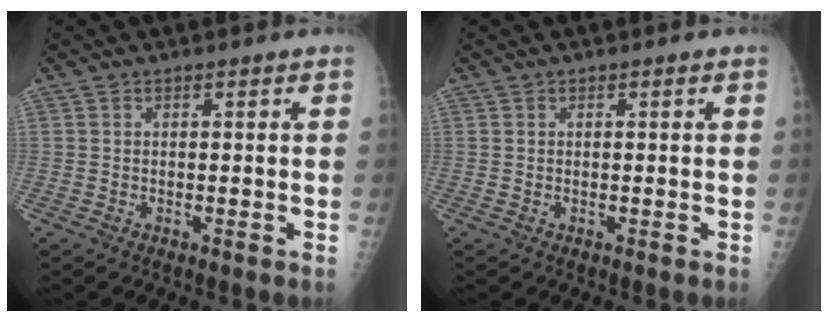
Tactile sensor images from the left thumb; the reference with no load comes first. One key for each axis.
{"total": 0.0}